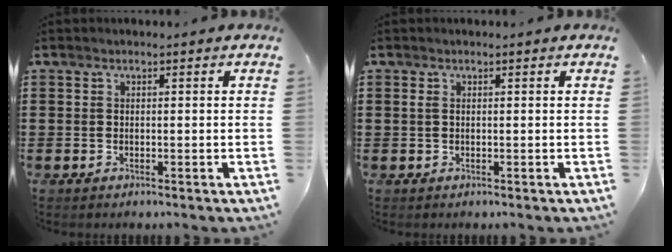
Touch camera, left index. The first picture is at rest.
{"total": 0.7, "force": [0.1, 0.3, 0.7], "torque": [-0.022, -0.002, 0.000]}